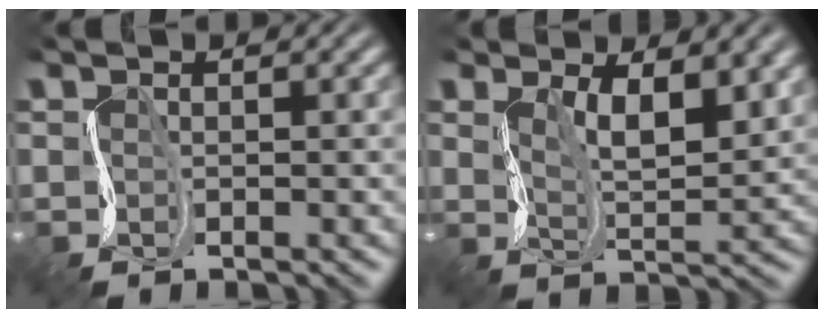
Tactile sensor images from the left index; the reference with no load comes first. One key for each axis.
{"total": 5.0, "fx": 1.9, "fy": 1.9, "fz": 4.2, "tx": -0.081, "ty": -0.013, "tz": 0.029}